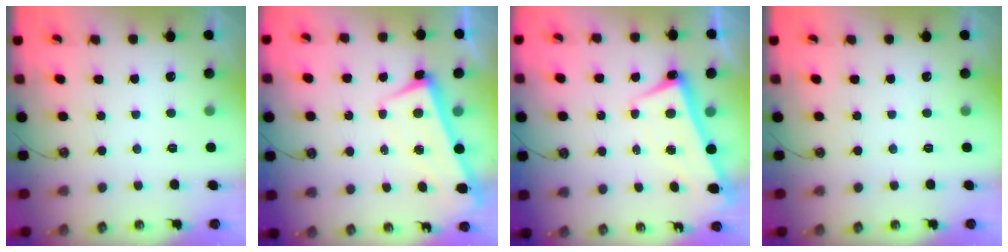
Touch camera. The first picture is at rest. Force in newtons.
{"total": 1.5, "press": 0.3, "slide": 1.5}
{"total": 2.7, "press": 2.6, "slide": 0.6}
{"total": 0.0}